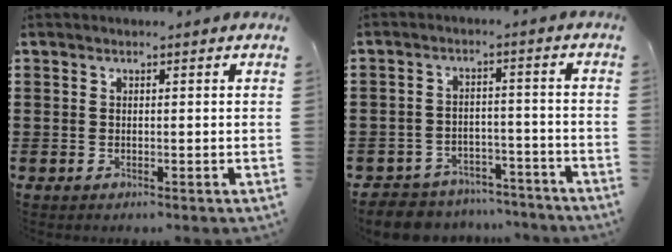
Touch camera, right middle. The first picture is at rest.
{"total": 5.4, "force": [-5.3, 1.1, 0.1], "torque": [-0.009, 0.011, -0.109]}